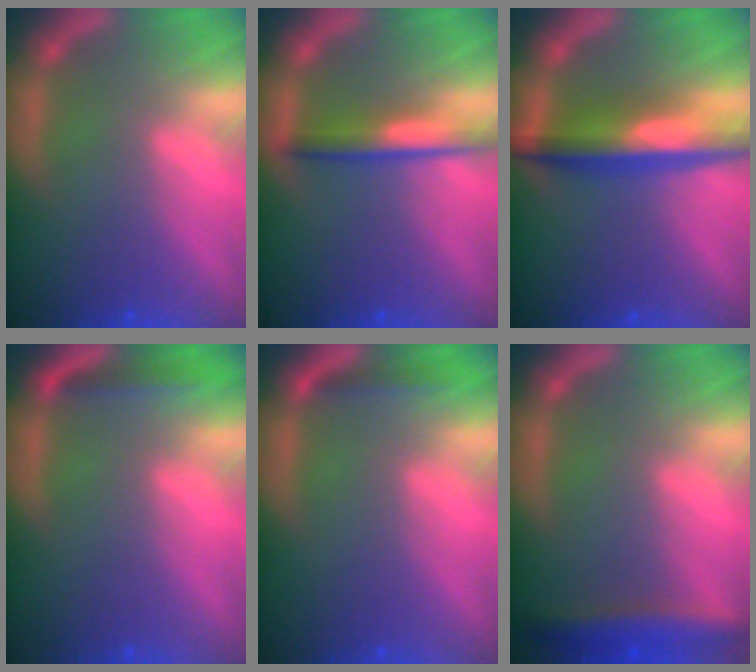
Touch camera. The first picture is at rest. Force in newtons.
{"total": 3.4}
{"total": 6.0}
{"total": 1.9}
{"total": 1.4}
{"total": 4.0}